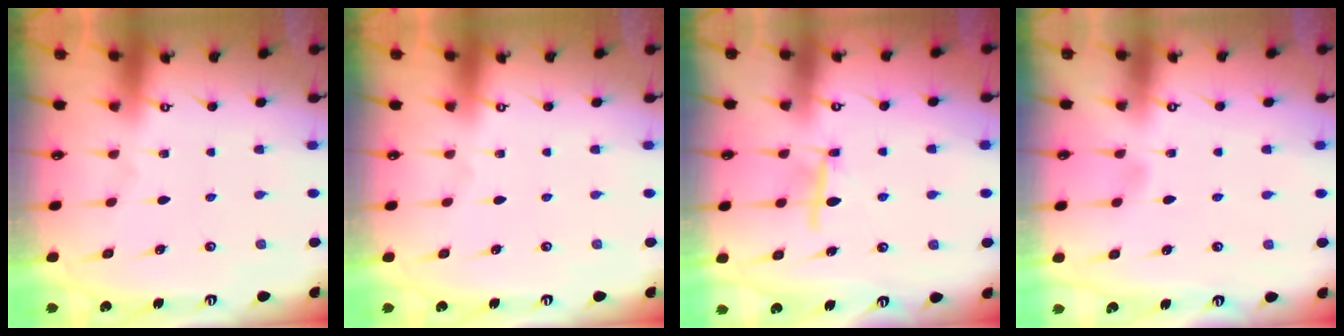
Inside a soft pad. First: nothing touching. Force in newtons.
{"total": 0.0}
{"total": 6.1, "press": 6.1, "slide": 0.4}
{"total": 3.6, "press": 3.5, "slide": 0.5}